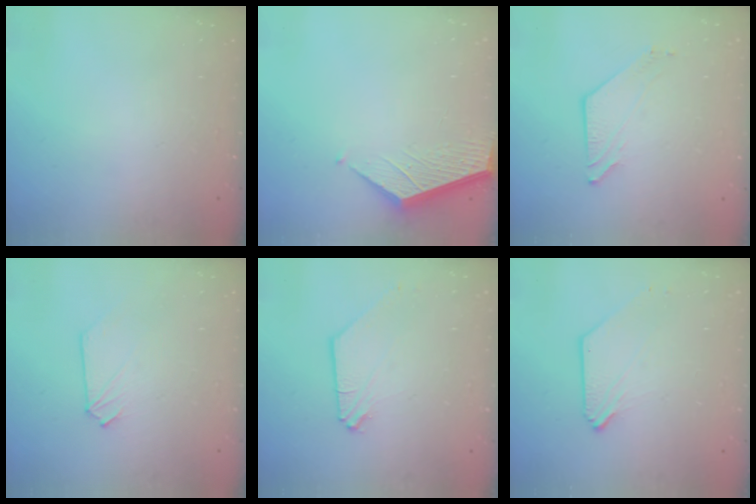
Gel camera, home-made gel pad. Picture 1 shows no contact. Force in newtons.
{"total": 3.8, "press": 3.8, "slide": 0.2}
{"total": 3.8, "press": 3.8, "slide": 0.6}
{"total": 0.0}
{"total": 0.0}
{"total": 0.0}